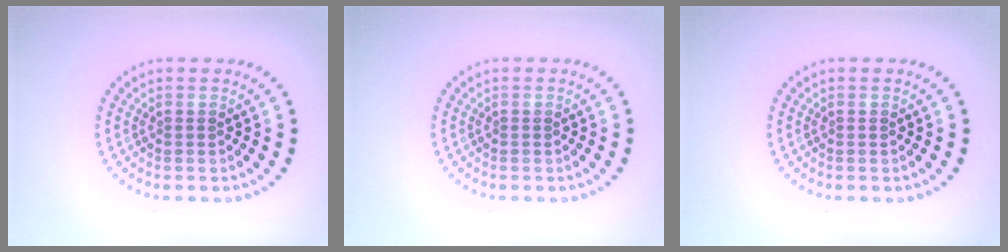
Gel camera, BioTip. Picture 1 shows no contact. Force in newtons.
{"total": 0.0}
{"total": 0.0}